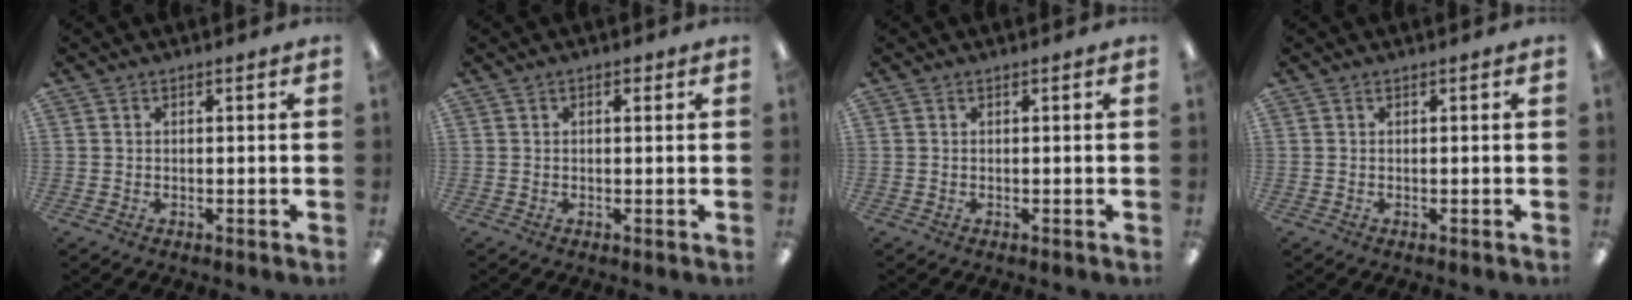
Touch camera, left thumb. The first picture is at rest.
{"total": 1.1, "force": [0.5, 0.6, 0.8], "torque": [-0.009, 0.000, 0.006]}
{"total": 0.0}
{"total": 0.0}